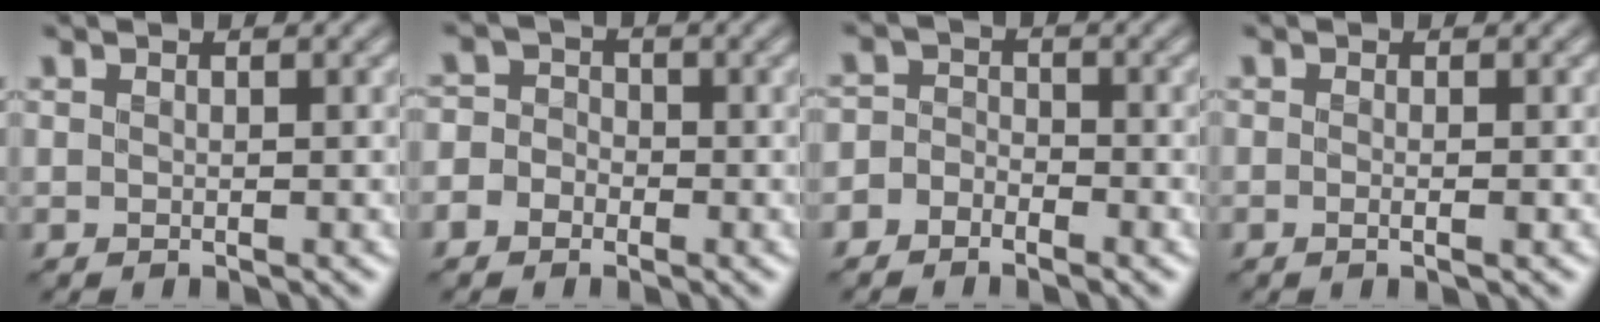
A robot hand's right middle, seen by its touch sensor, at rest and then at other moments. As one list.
[{"total": 3.3, "force": [-1.4, 2.9, 0.9], "torque": [0.005, 0.010, -0.042]}, {"total": 2.4, "force": [-1.4, 1.8, 0.8], "torque": [0.010, 0.009, -0.036]}, {"total": 1.5, "force": [-0.1, 0.6, 1.4], "torque": [-0.002, -0.011, -0.013]}]